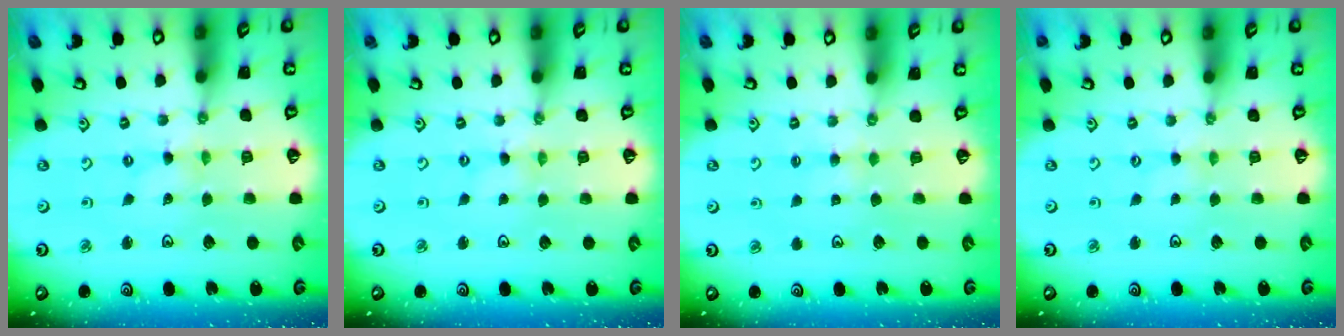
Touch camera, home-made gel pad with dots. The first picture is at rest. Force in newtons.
{"total": 0.0}
{"total": 2.9, "press": 2.8, "slide": 0.5}
{"total": 0.0}